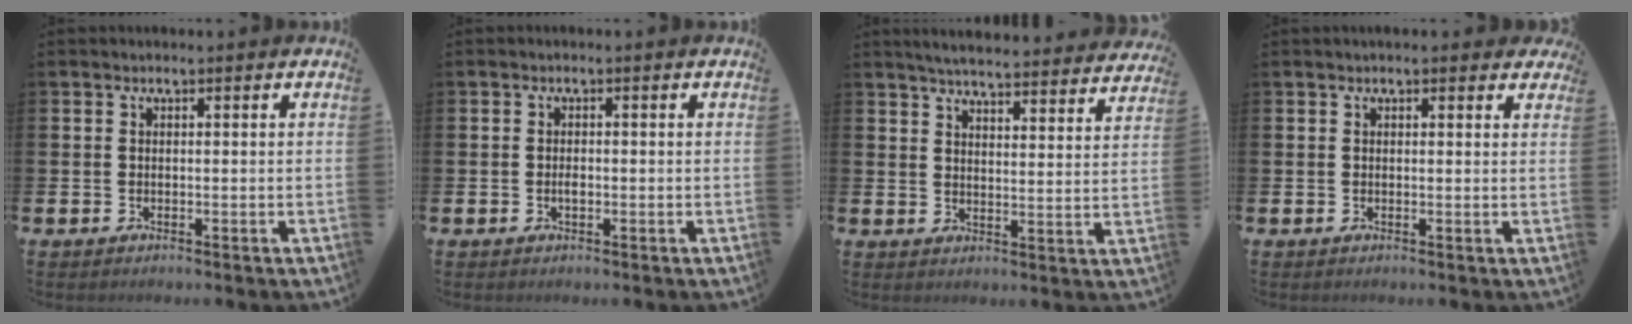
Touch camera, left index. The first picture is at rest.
{"total": 1.1, "force": [-0.2, 0.5, 0.9], "torque": [-0.011, -0.003, -0.006]}
{"total": 5.3, "force": [5.2, 0.2, 1.0], "torque": [-0.033, -0.040, 0.090]}
{"total": 1.0, "force": [0.9, 0.4, 0.2], "torque": [0.003, 0.004, 0.015]}